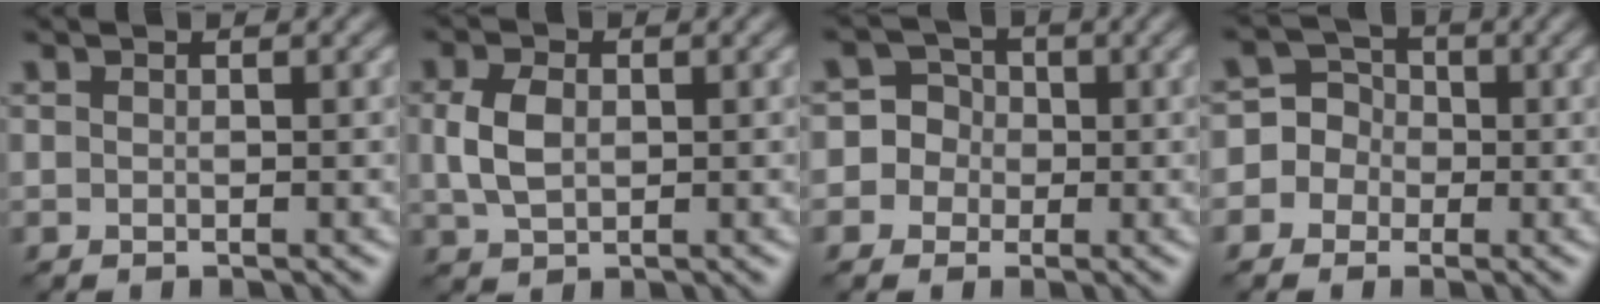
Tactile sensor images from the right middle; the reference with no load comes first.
{"total": 3.5, "force": [0.4, 2.4, 2.5], "torque": [-0.061, 0.001, 0.008]}
{"total": 5.8, "force": [-0.8, 5.7, 0.8], "torque": [0.005, 0.022, -0.038]}
{"total": 5.4, "force": [-1.3, 5.2, 0.7], "torque": [0.006, 0.025, -0.055]}